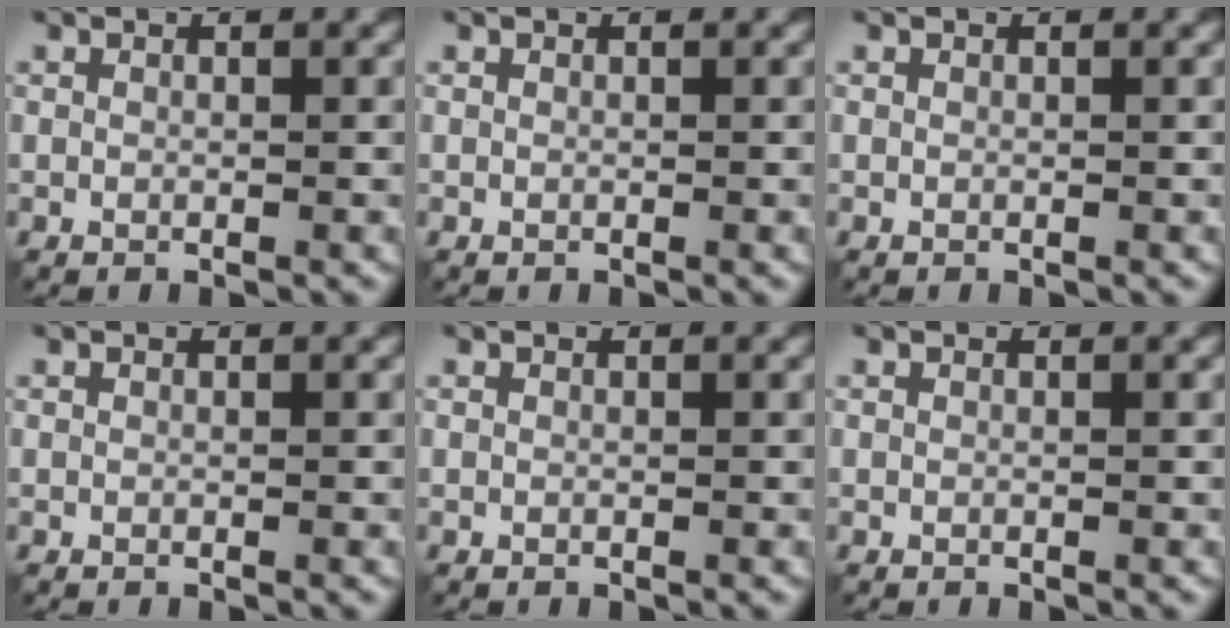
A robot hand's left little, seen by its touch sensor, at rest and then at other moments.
{"total": 0.0}
{"total": 0.0}
{"total": 0.0}
{"total": 0.0}
{"total": 0.0}